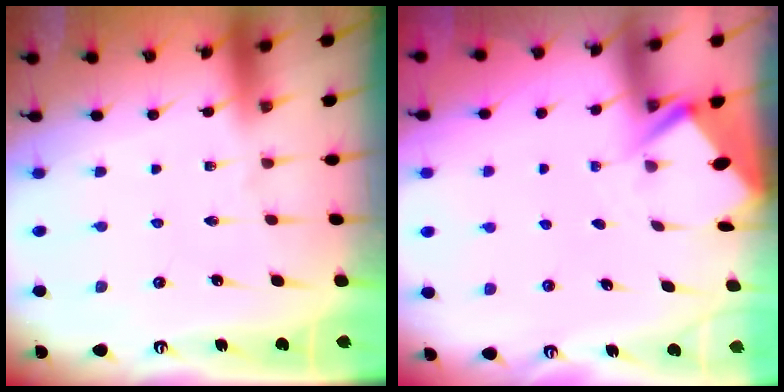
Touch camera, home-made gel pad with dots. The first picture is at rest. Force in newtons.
{"total": 2.8, "press": 2.8, "slide": 0.4}